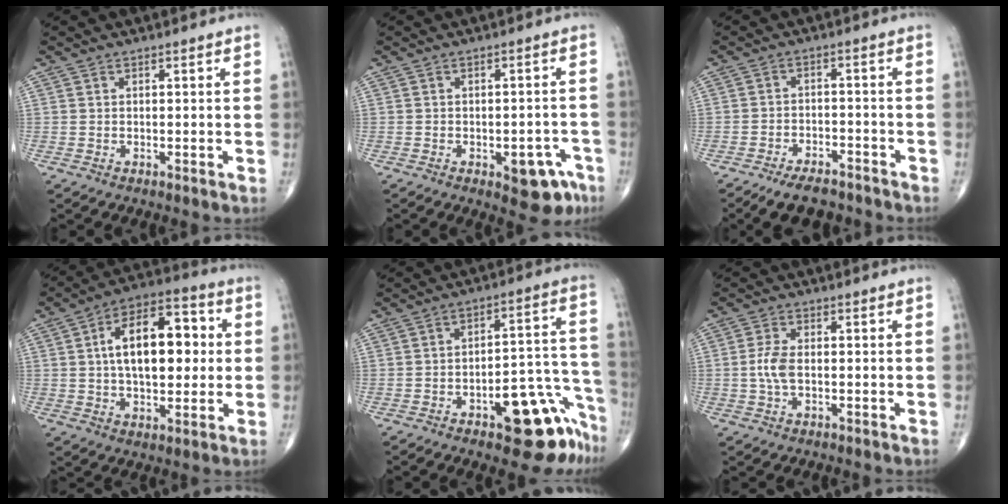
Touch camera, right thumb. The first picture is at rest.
{"total": 7.4, "force": [-3.7, 3.5, 5.4], "torque": [-0.040, 0.025, -0.039]}
{"total": 7.7, "force": [-6.4, 3.2, 2.9], "torque": [-0.036, 0.037, -0.104]}
{"total": 17.1, "force": [2.2, 9.1, 14.3], "torque": [-0.202, 0.019, 0.030]}
{"total": 16.1, "force": [-9.4, 6.2, 11.6], "torque": [-0.068, 0.097, -0.119]}
{"total": 3.9, "force": [-0.4, 1.9, 3.4], "torque": [-0.083, 0.005, -0.010]}